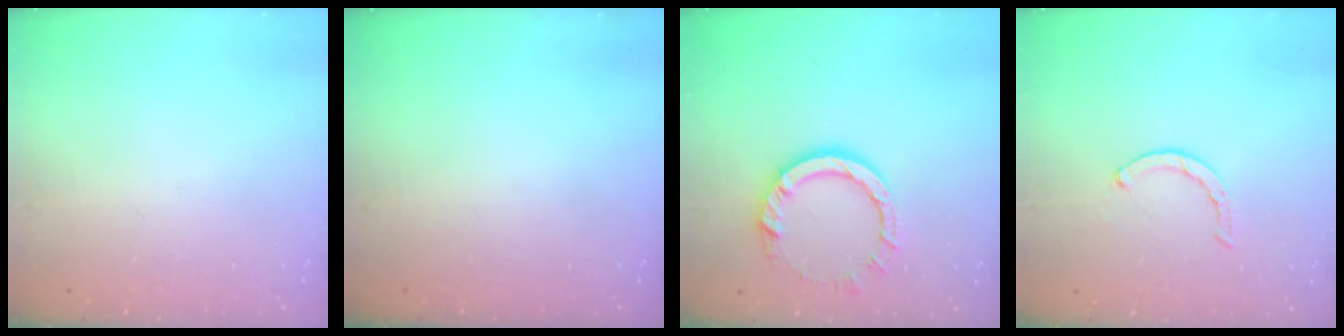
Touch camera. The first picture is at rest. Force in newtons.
{"total": 0.0}
{"total": 10.6, "press": 10.5, "slide": 1.4}
{"total": 0.7, "press": 0.6, "slide": 0.2}